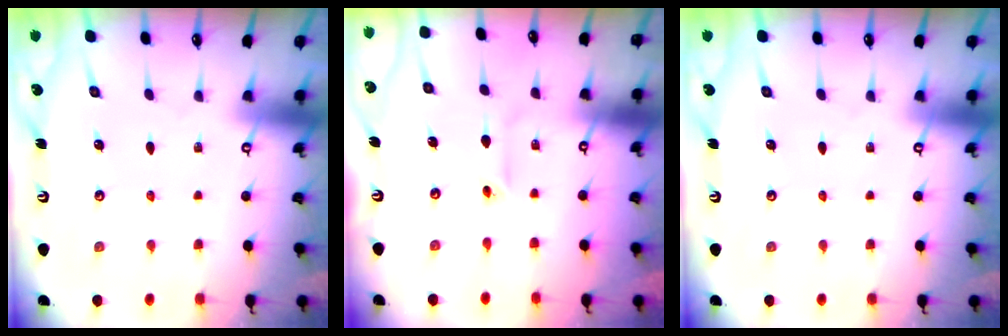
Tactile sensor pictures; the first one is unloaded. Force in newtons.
{"total": 2.5, "press": 2.3, "slide": 1.1}
{"total": 0.0}